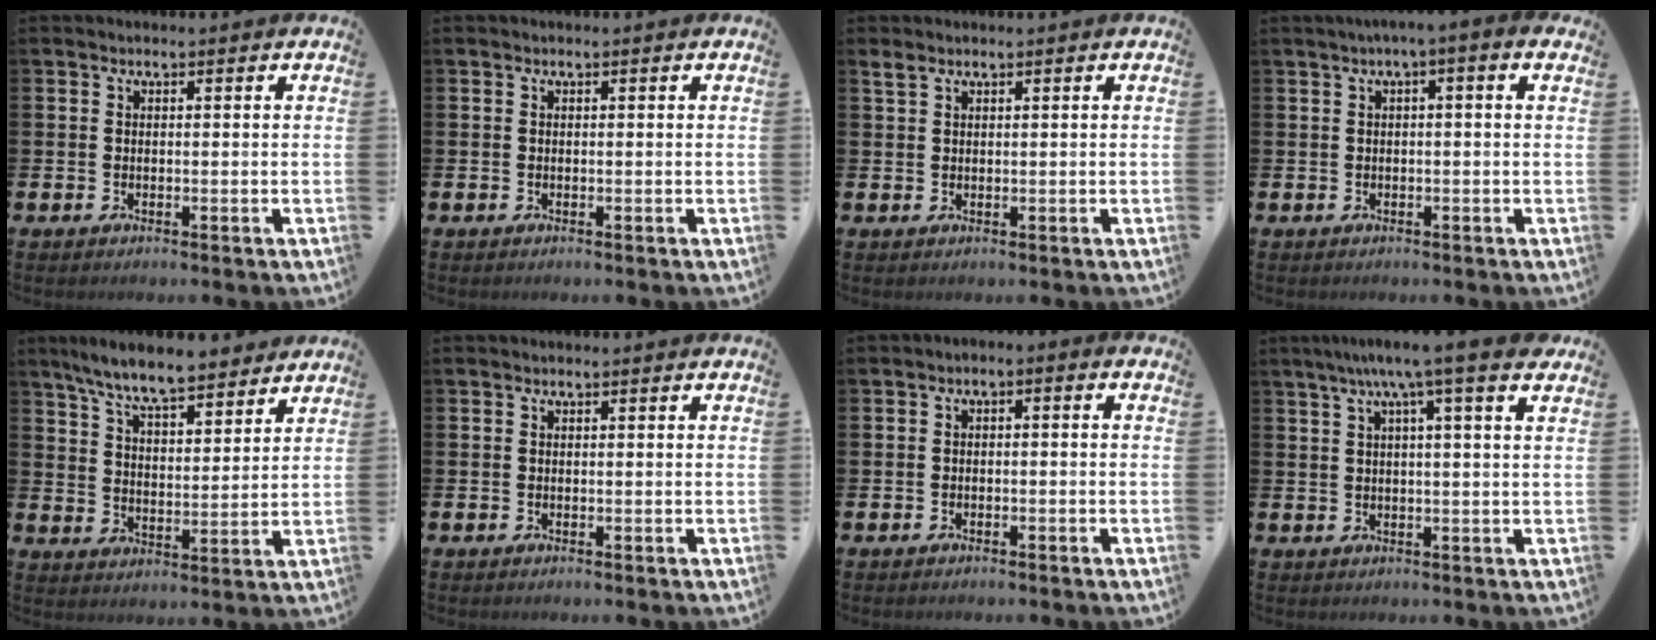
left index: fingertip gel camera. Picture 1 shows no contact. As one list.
[{"total": 0.0}, {"total": 1.4, "force": [1.2, 0.5, 0.5], "torque": [0.002, -0.003, 0.018]}, {"total": 1.5, "force": [0.1, 0.0, 1.5], "torque": [-0.018, -0.002, -0.001]}, {"total": 8.4, "force": [7.8, 1.1, 3.0], "torque": [-0.082, -0.038, 0.141]}, {"total": 0.0}, {"total": 1.1, "force": [-1.0, 0.4, 0.3], "torque": [-0.003, -0.002, -0.023]}, {"total": 5.8, "force": [4.3, -0.2, 3.9], "torque": [-0.073, -0.014, 0.067]}]